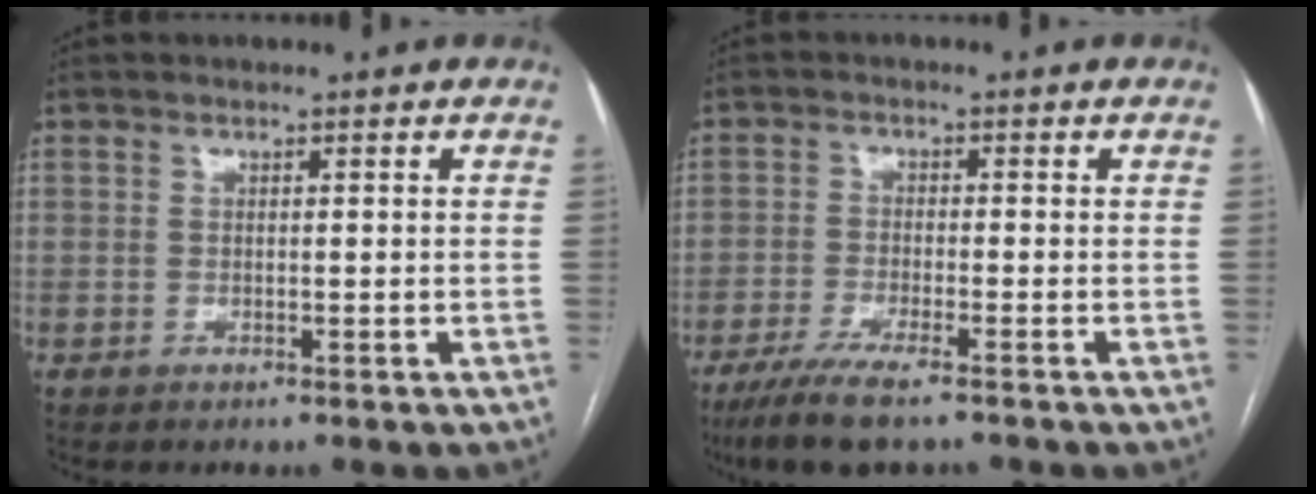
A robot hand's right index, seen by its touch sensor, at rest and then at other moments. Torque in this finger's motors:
{"motor_torque": [0.88, -0.63, 0.25, 0.08]}